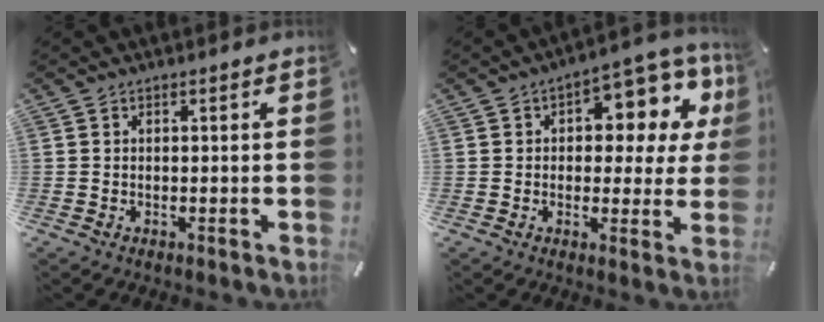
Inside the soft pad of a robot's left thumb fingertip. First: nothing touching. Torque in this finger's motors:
{"motor_torque": [1.31, 1.31, 0.79, -0.76, 0.03]}